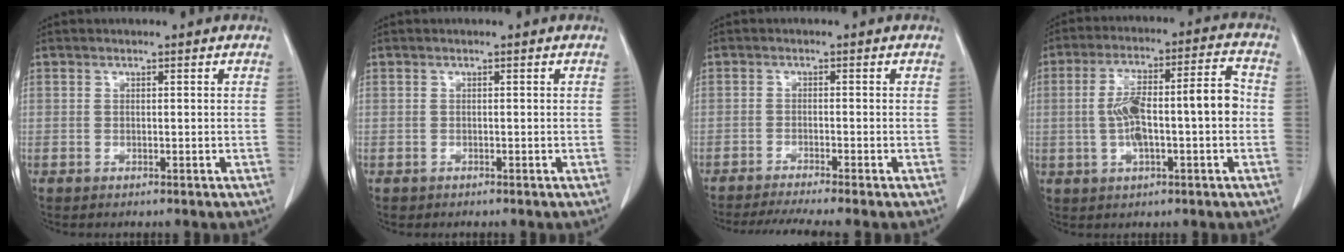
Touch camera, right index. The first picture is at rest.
{"total": 0.7, "force": [-0.4, 0.5, -0.1], "torque": [-0.009, 0.003, -0.009]}
{"total": 6.9, "force": [-6.0, -1.1, 3.2], "torque": [-0.043, -0.016, -0.097]}
{"total": 12.3, "force": [-0.9, 2.5, 12.0], "torque": [-0.208, 0.034, -0.013]}